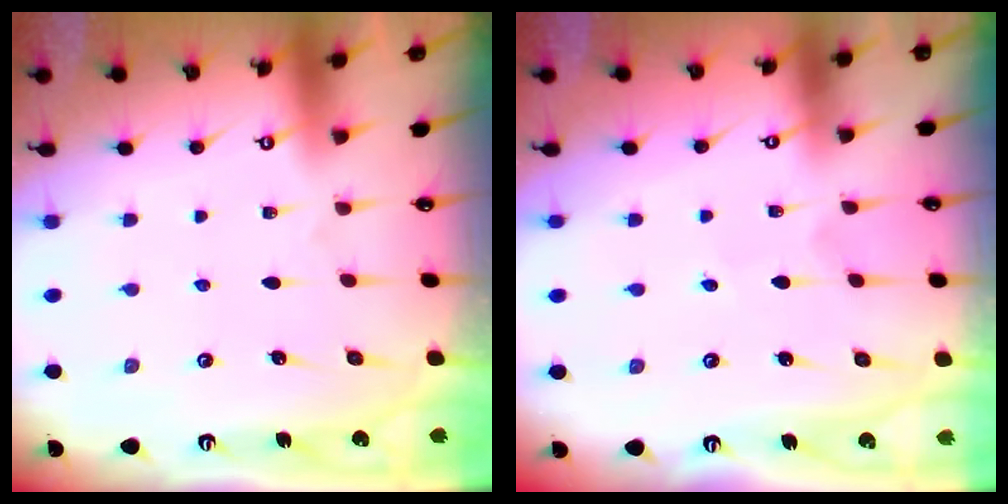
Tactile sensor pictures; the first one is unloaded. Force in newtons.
{"total": 2.6, "press": 2.6, "slide": 0.3}